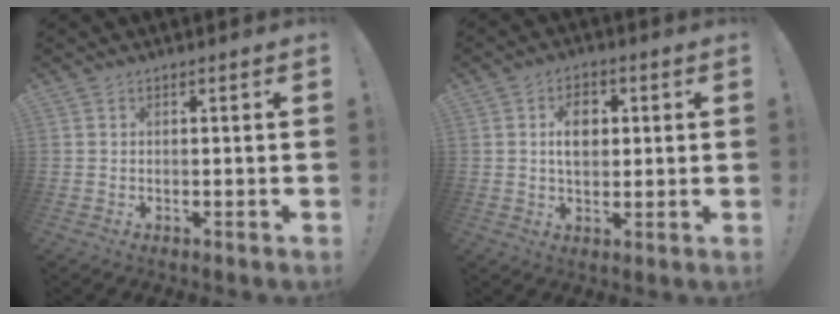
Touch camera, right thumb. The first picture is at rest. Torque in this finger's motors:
{"motor_torque": [-0.21, 0.14, 0.69, -0.04, -0.05]}